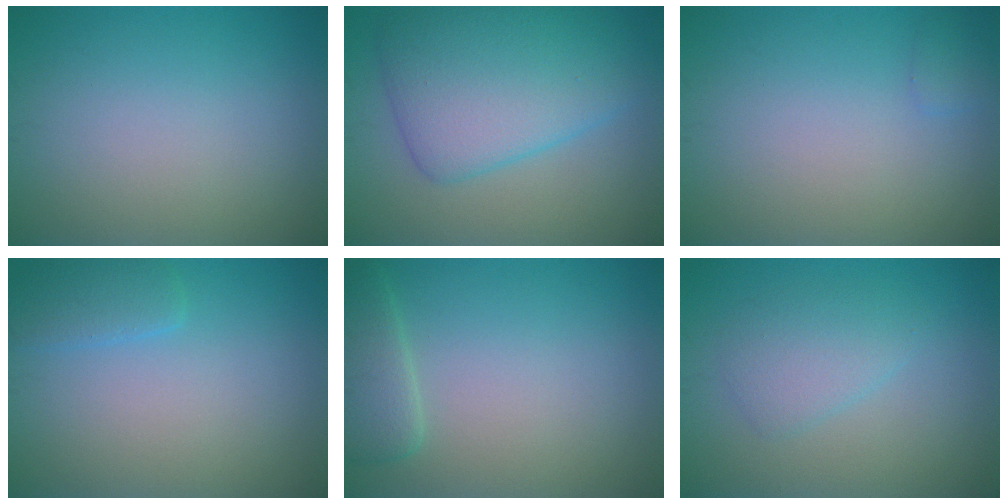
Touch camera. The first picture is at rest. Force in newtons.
{"total": 8.0, "press": 8.0, "slide": 0.1}
{"total": 0.7, "press": 0.7, "slide": 0.0}
{"total": 2.0, "press": 2.0, "slide": 0.2}
{"total": 2.9, "press": 2.9, "slide": 0.3}
{"total": 2.6, "press": 2.5, "slide": 0.1}